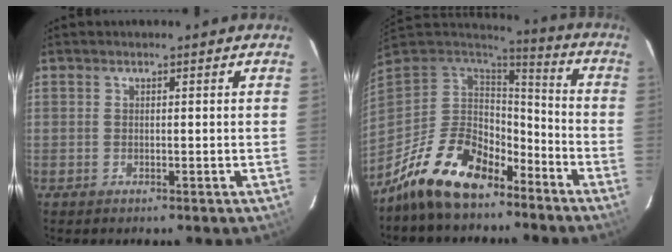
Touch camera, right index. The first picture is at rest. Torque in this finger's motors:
{"motor_torque": [1.14, -1.00, 0.75, 0.12]}